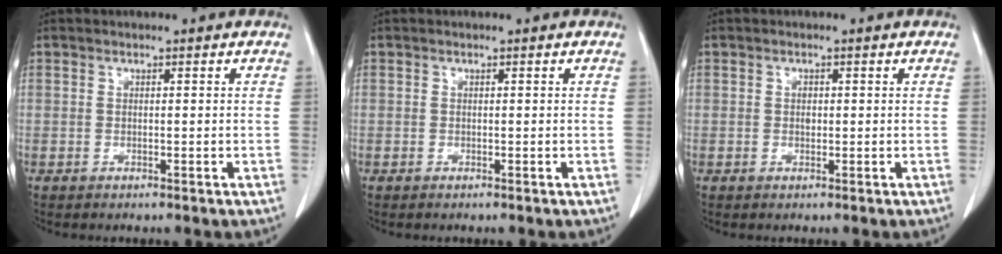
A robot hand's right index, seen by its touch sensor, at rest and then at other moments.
{"total": 0.0}
{"total": 0.9, "force": [0.0, 0.7, 0.6], "torque": [-0.010, 0.002, 0.000]}